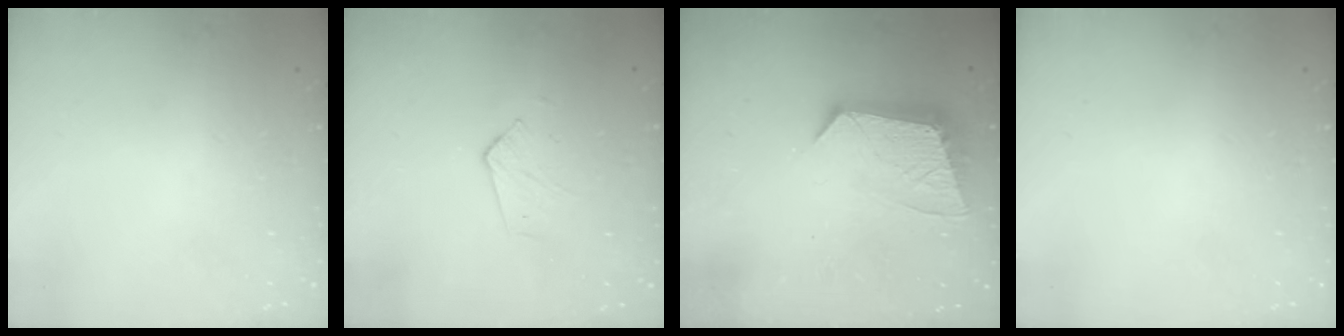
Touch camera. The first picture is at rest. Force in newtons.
{"total": 2.9, "press": 2.9, "slide": 0.2}
{"total": 11.2, "press": 11.2, "slide": 0.6}
{"total": 0.0}